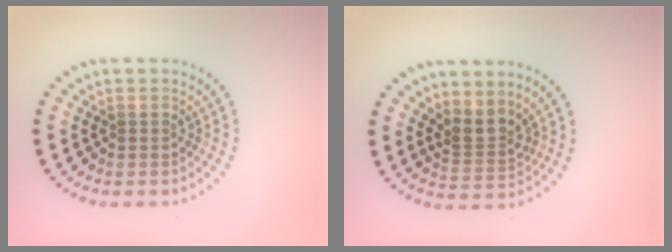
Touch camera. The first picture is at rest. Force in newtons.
{"total": 2.6, "press": 1.9, "slide": 1.8}